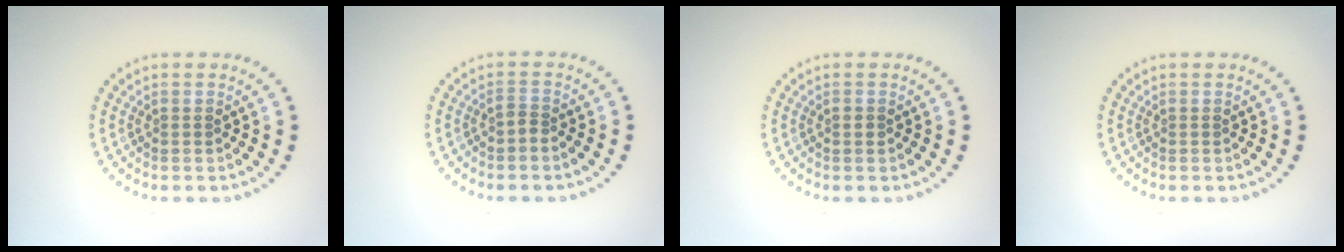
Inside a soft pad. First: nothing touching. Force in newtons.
{"total": 0.7, "press": 0.5, "slide": 0.6}
{"total": 0.8, "press": 0.8, "slide": 0.1}
{"total": 0.0}